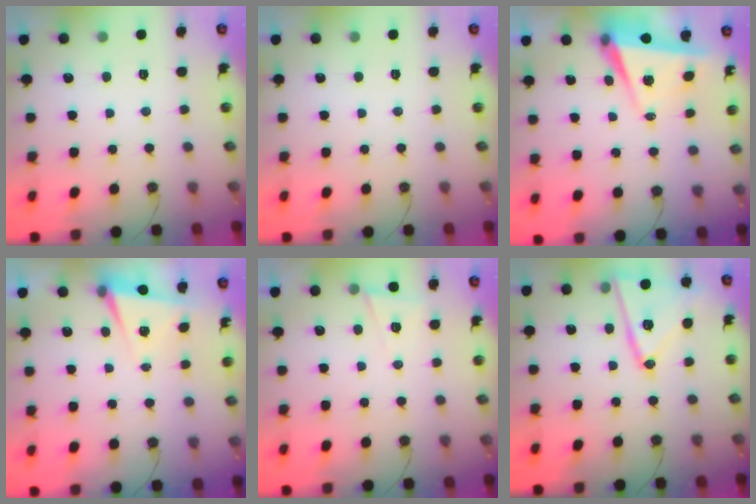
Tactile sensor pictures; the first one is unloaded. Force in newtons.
{"total": 0.0}
{"total": 6.0, "press": 4.9, "slide": 3.3}
{"total": 3.4, "press": 2.9, "slide": 1.7}
{"total": 4.5, "press": 3.7, "slide": 2.6}
{"total": 16.5, "press": 16.2, "slide": 3.4}